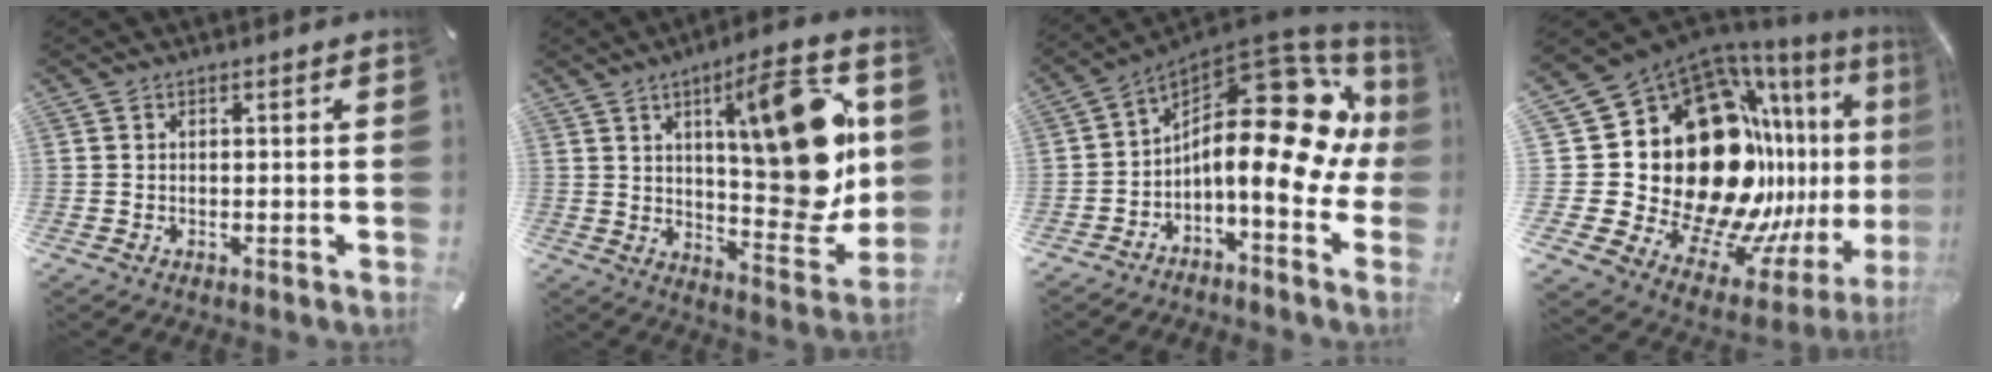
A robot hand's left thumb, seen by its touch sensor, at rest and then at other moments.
{"total": 23.5, "force": [6.9, 8.6, 20.8], "torque": [-0.271, -0.046, 0.100]}
{"total": 20.8, "force": [3.4, 9.6, 18.1], "torque": [-0.274, -0.056, 0.059]}
{"total": 39.7, "force": [3.9, 25.9, 29.8], "torque": [-0.513, -0.119, 0.142]}